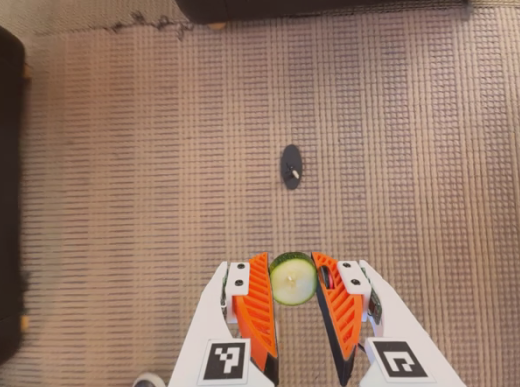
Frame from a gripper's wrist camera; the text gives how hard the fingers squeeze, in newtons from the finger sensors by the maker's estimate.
{"total": 8.4, "left": 8.5, "right": 8.3}